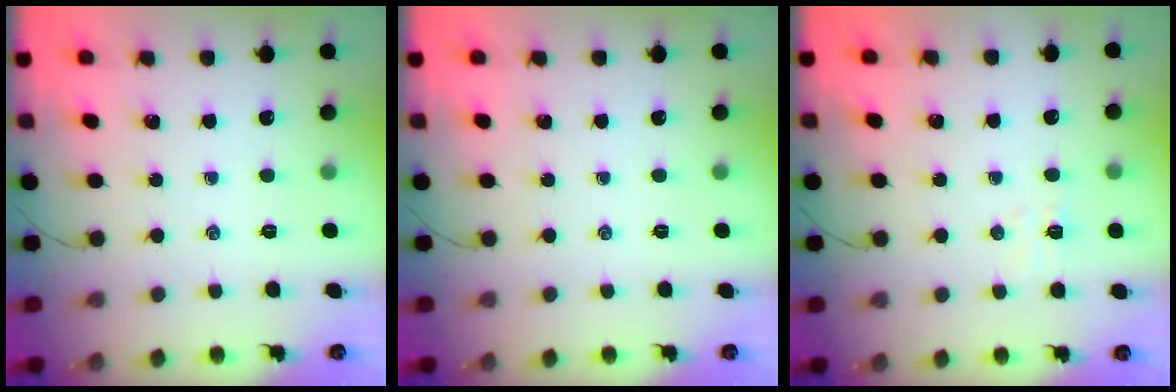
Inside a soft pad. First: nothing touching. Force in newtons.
{"total": 0.0}
{"total": 4.3, "press": 4.1, "slide": 1.1}